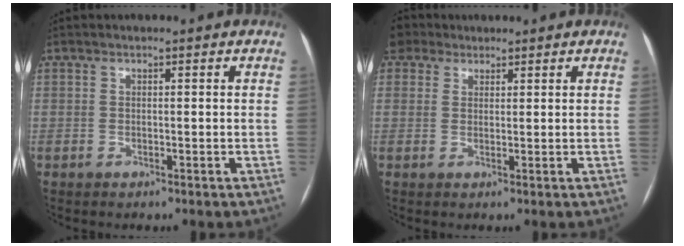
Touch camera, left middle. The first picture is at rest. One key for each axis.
{"total": 2.8, "fx": 2.4, "fy": 1.2, "fz": -0.7, "tx": 0.006, "ty": 0.014, "tz": 0.047}